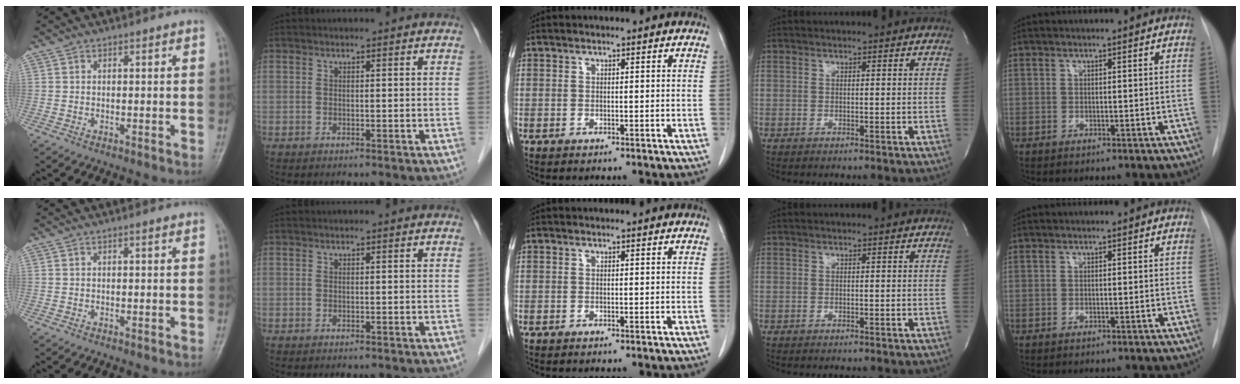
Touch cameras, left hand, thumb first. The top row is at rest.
{}